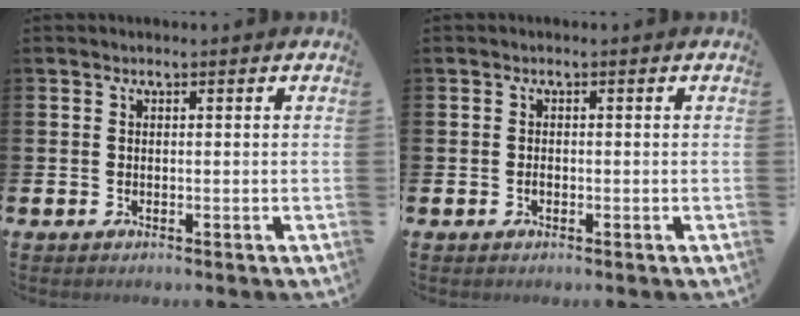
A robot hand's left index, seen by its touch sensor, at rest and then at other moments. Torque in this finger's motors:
{"motor_torque": [0.15, 0.05, 0.00, 0.00]}